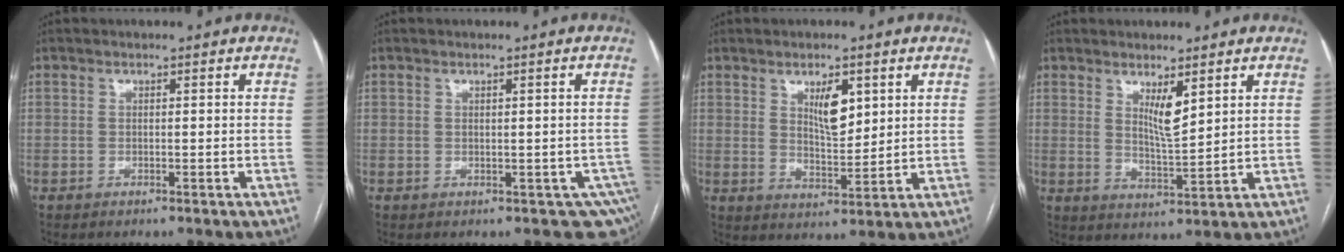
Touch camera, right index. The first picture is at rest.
{"total": 4.0, "force": [-0.7, 3.3, 2.2], "torque": [-0.004, 0.005, 0.001]}
{"total": 5.9, "force": [2.6, 2.2, 4.9], "torque": [-0.086, -0.004, 0.051]}
{"total": 4.6, "force": [2.4, 0.6, 3.8], "torque": [-0.070, -0.015, 0.049]}